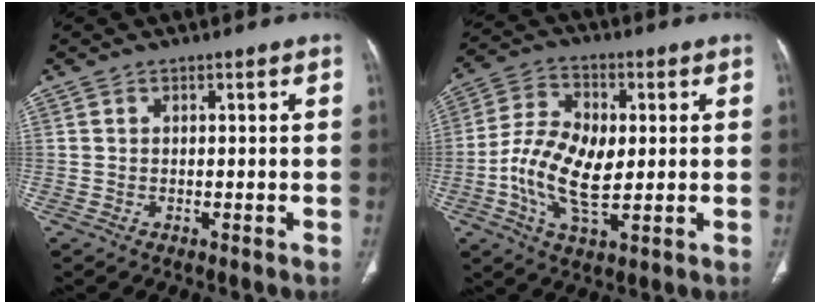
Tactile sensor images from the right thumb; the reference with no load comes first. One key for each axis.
{"total": 13.1, "fx": -0.7, "fy": 7.0, "fz": 11.1, "tx": -0.207, "ty": 0.004, "tz": -0.015}